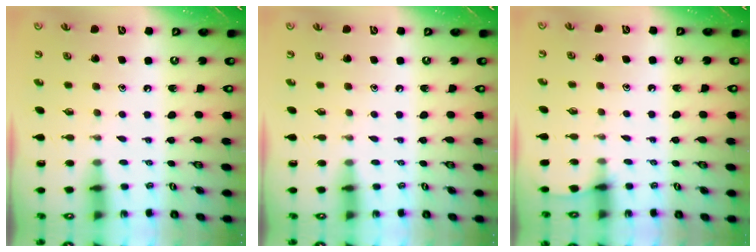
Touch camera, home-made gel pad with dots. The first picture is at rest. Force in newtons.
{"total": 0.0}
{"total": 2.4, "press": 2.4, "slide": 0.4}